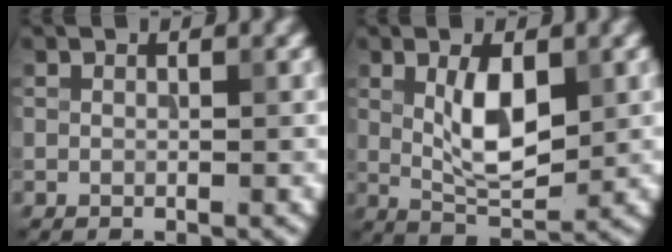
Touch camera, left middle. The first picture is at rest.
{"total": 4.7, "force": [0.3, 1.9, 4.3], "torque": [-0.081, -0.006, 0.005]}